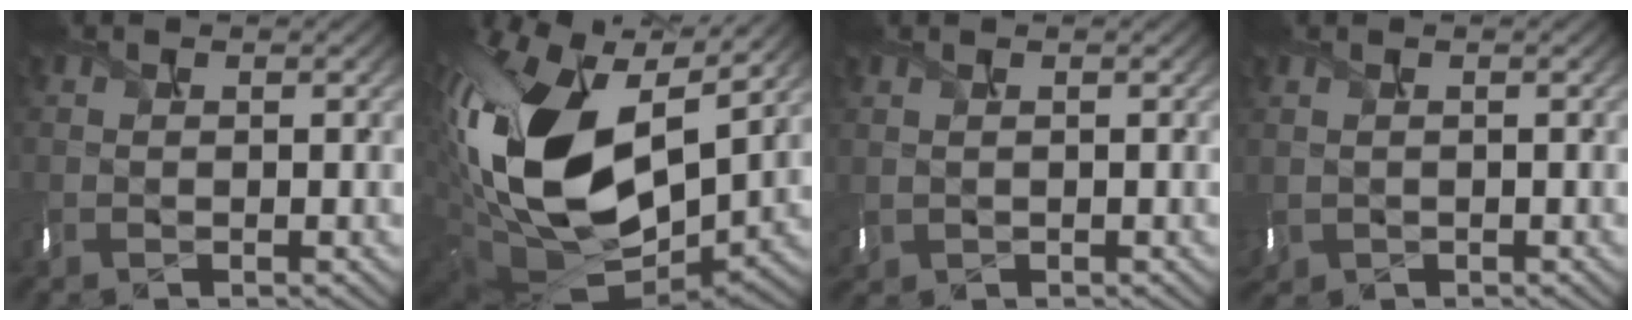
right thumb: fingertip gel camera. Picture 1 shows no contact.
{"total": 19.9, "force": [3.2, 12.2, 15.4], "torque": [-0.357, -0.013, 0.066]}
{"total": 1.2, "force": [0.5, 0.6, 0.9], "torque": [-0.028, 0.001, 0.018]}
{"total": 1.7, "force": [0.1, 1.0, 1.4], "torque": [-0.040, -0.003, 0.015]}